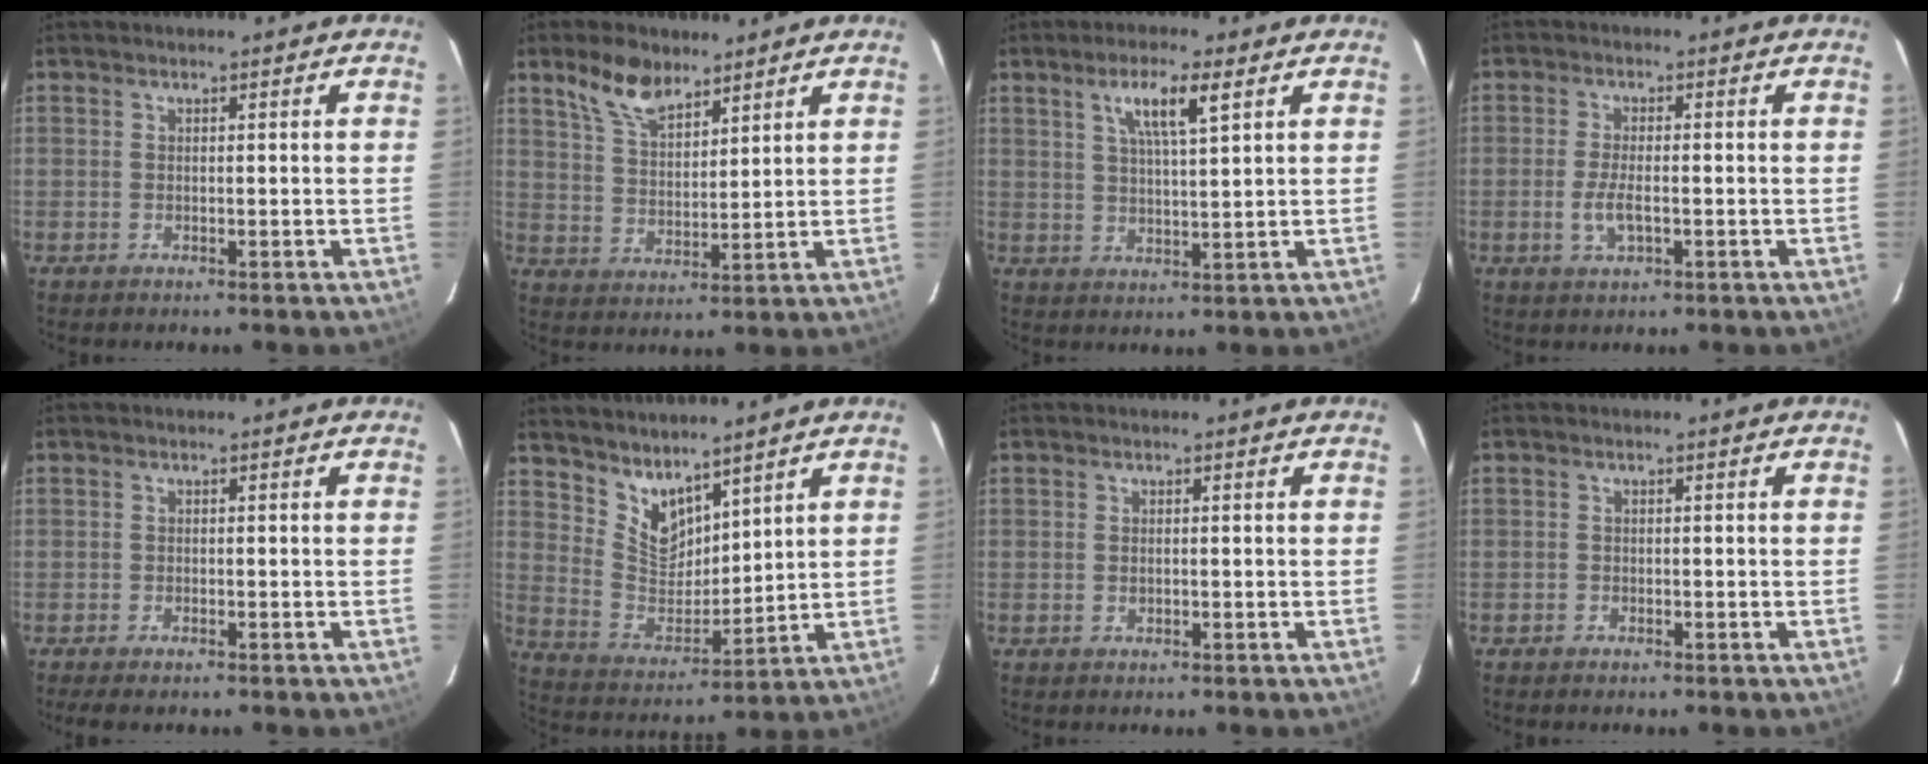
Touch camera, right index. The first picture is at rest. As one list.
[{"total": 8.5, "force": [6.2, 3.8, 4.4], "torque": [-0.081, 0.012, 0.121]}, {"total": 6.7, "force": [3.4, 0.9, 5.7], "torque": [-0.102, 0.004, 0.059]}, {"total": 4.2, "force": [-1.3, 1.4, 3.8], "torque": [-0.078, -0.006, -0.025]}, {"total": 2.7, "force": [-2.1, 0.8, 1.5], "torque": [-0.037, -0.009, -0.038]}, {"total": 9.3, "force": [7.4, 4.5, 3.4], "torque": [-0.063, -0.002, 0.156]}, {"total": 0.9, "force": [-0.2, 0.6, 0.7], "torque": [-0.011, 0.000, -0.004]}, {"total": 1.0, "force": [-0.7, 0.6, 0.0], "torque": [-0.003, 0.003, -0.014]}]